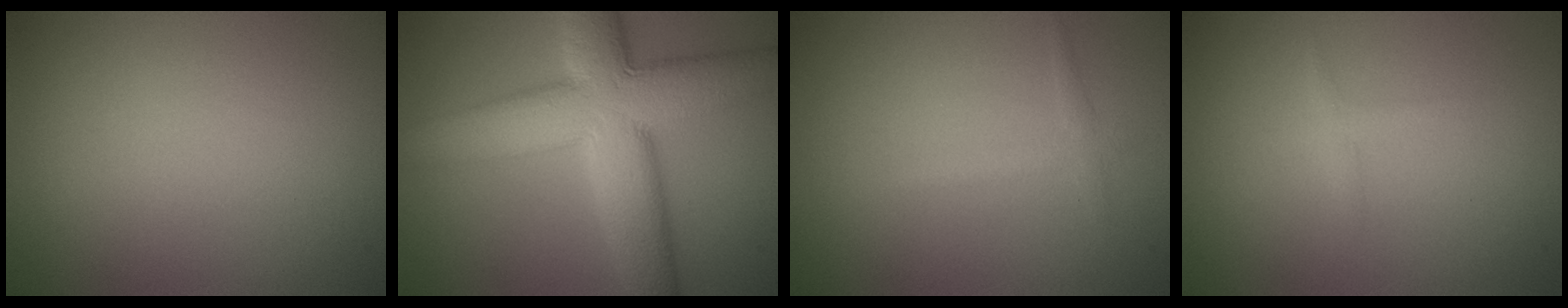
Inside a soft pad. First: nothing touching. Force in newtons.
{"total": 11.2, "press": 11.2, "slide": 0.5}
{"total": 0.6, "press": 0.6, "slide": 0.1}
{"total": 0.9, "press": 0.8, "slide": 0.0}